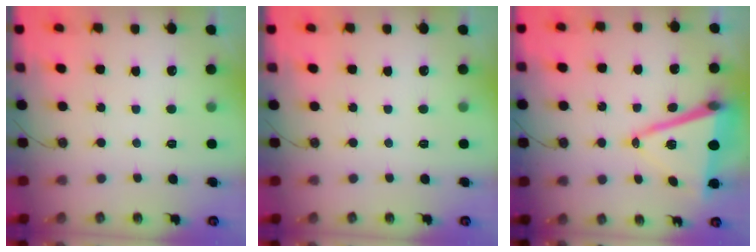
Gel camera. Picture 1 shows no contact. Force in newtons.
{"total": 0.0}
{"total": 14.8, "press": 14.3, "slide": 3.7}